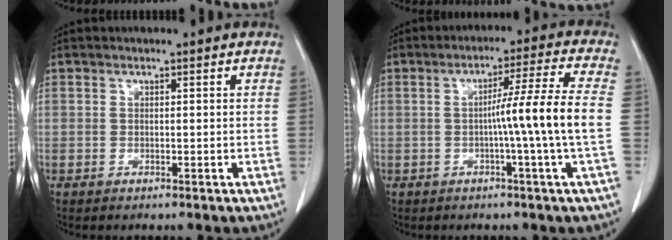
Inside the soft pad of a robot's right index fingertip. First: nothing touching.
{"total": 10.8, "force": [-1.5, -2.9, 10.3], "torque": [-0.154, 0.003, -0.022]}